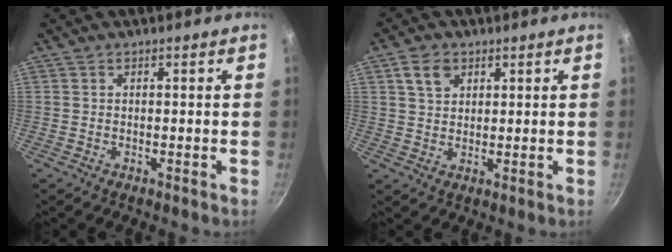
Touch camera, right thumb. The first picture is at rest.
{"total": 4.8, "force": [2.3, 3.3, 2.5], "torque": [-0.033, -0.003, 0.042]}